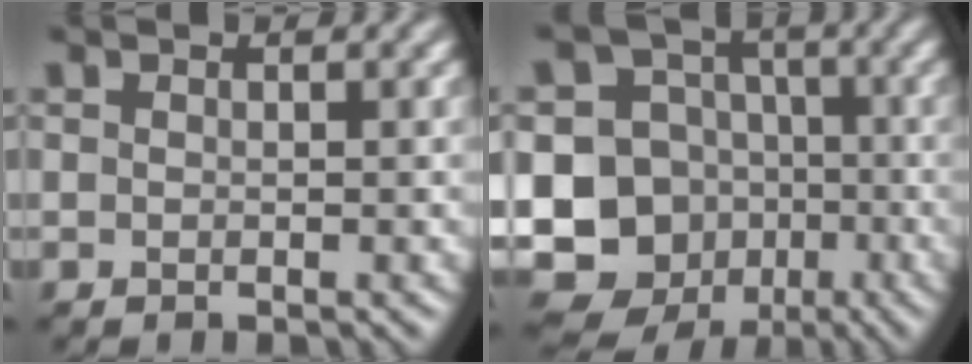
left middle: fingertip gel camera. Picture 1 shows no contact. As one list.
[{"total": 13.8, "force": [-4.3, 12.4, 4.3], "torque": [-0.111, -0.018, -0.076]}]